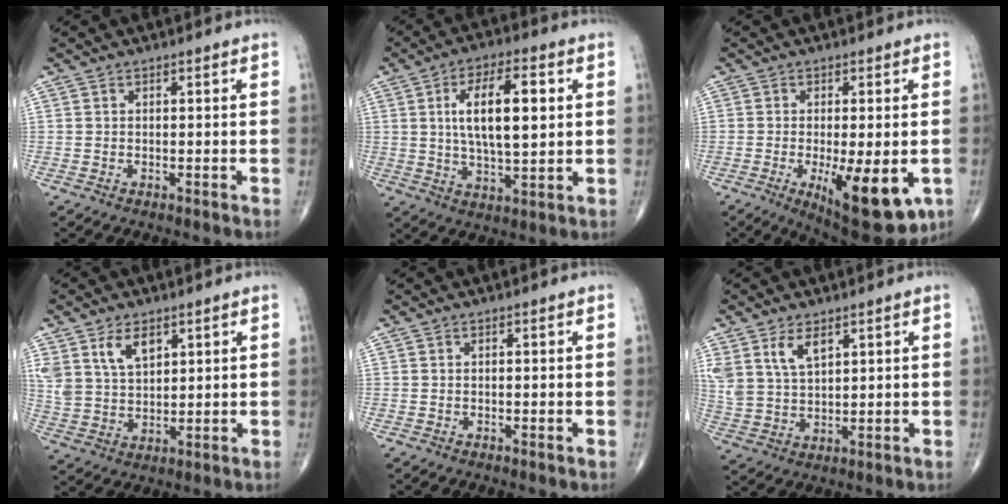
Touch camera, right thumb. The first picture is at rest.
{"total": 13.4, "force": [2.7, 5.3, 12.0], "torque": [-0.194, -0.003, 0.045]}
{"total": 14.1, "force": [-4.2, 4.8, 12.6], "torque": [-0.162, -0.019, -0.048]}
{"total": 7.9, "force": [4.3, 4.5, 4.8], "torque": [-0.079, -0.018, 0.092]}
{"total": 0.0}
{"total": 7.0, "force": [4.0, 3.5, 4.5], "torque": [-0.084, -0.015, 0.088]}